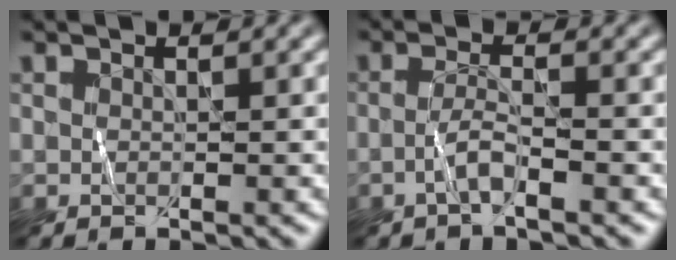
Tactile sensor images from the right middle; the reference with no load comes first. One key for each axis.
{"total": 2.0, "fx": -1.0, "fy": 0.2, "fz": 1.7, "tx": -0.032, "ty": 0.007, "tz": -0.025}